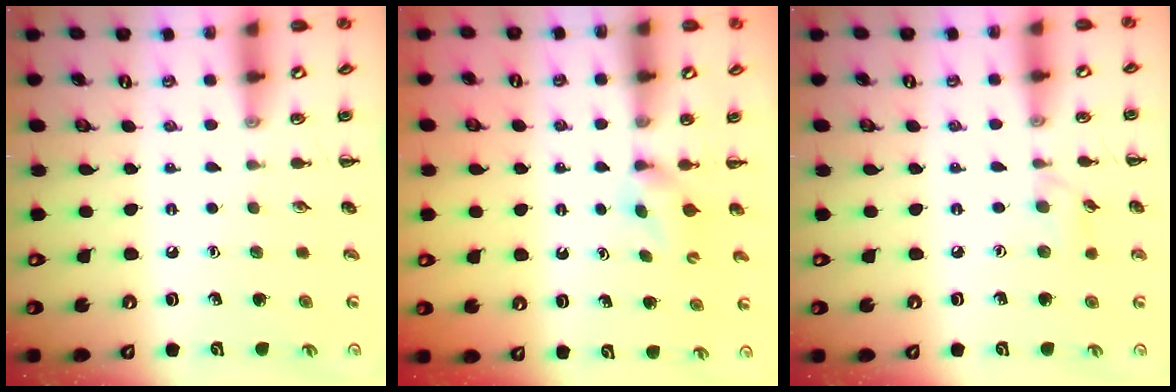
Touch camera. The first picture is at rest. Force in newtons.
{"total": 2.9, "press": 2.8, "slide": 0.9}
{"total": 6.1, "press": 5.7, "slide": 2.3}